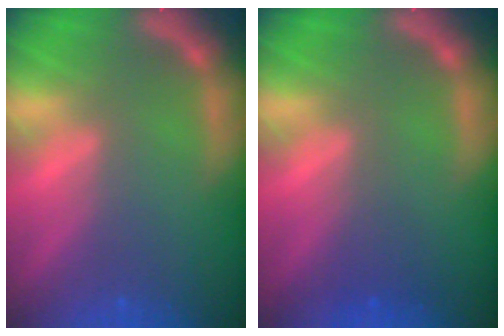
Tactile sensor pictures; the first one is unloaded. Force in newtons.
{"total": 1.5}